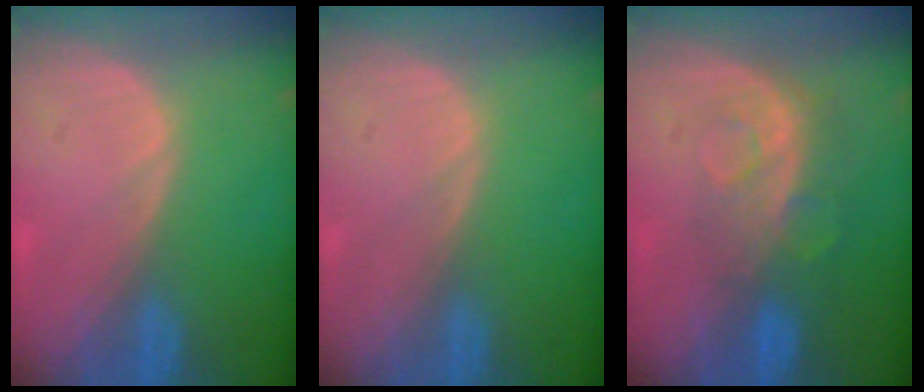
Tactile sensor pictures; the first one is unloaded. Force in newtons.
{"total": 0.0}
{"total": 8.3, "press": 7.0, "slide": 4.5}